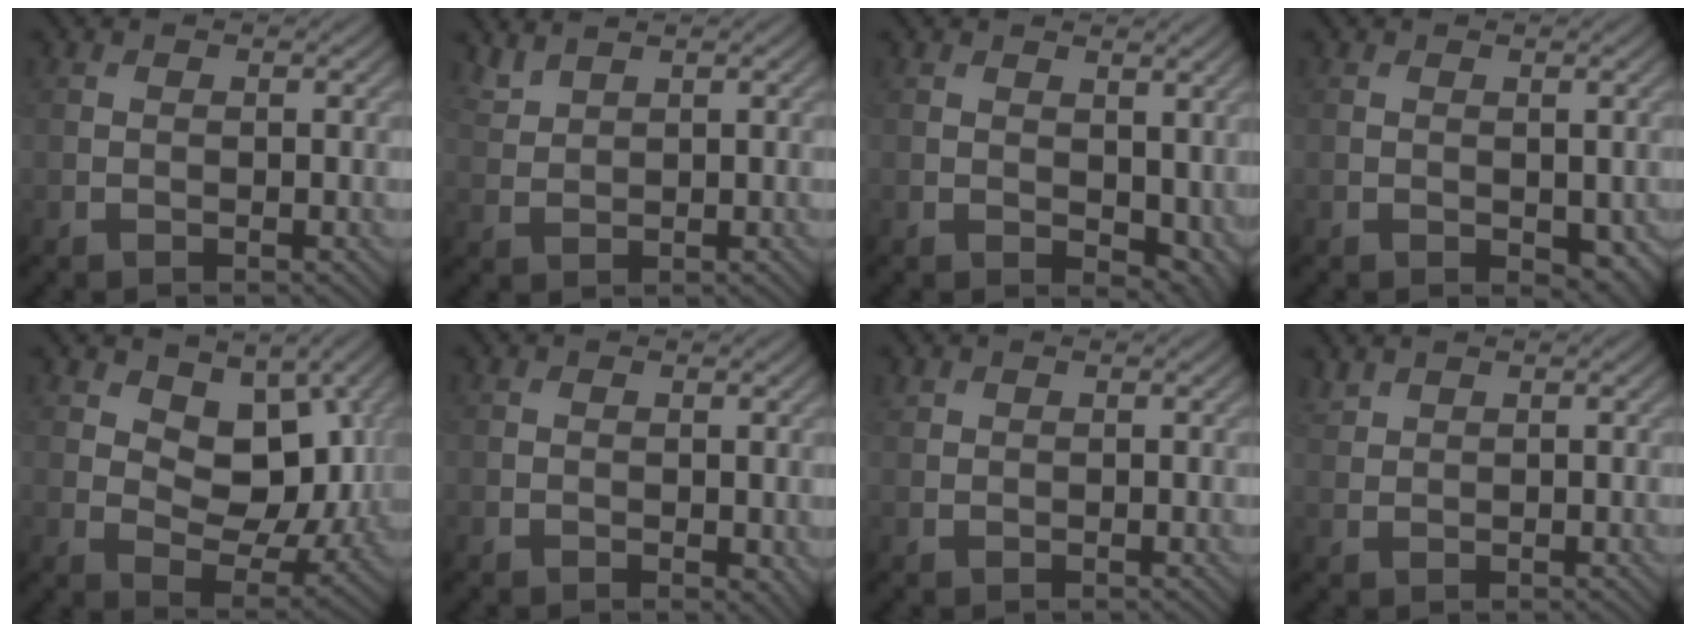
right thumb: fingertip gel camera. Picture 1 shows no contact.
{"total": 2.1, "force": [1.9, 0.3, 0.7], "torque": [-0.023, 0.003, 0.050]}
{"total": 5.1, "force": [1.0, 3.2, 3.8], "torque": [-0.059, -0.016, 0.028]}
{"total": 2.4, "force": [-0.4, 1.5, 1.9], "torque": [-0.026, -0.012, 0.002]}
{"total": 9.2, "force": [3.5, 5.6, 6.4], "torque": [-0.114, -0.016, 0.055]}
{"total": 1.1, "force": [0.0, 0.7, 0.9], "torque": [-0.010, -0.006, 0.003]}
{"total": 0.7, "force": [0.6, 0.3, 0.1], "torque": [-0.005, 0.000, 0.016]}
{"total": 1.4, "force": [1.3, 0.3, 0.3], "torque": [-0.016, 0.005, 0.036]}